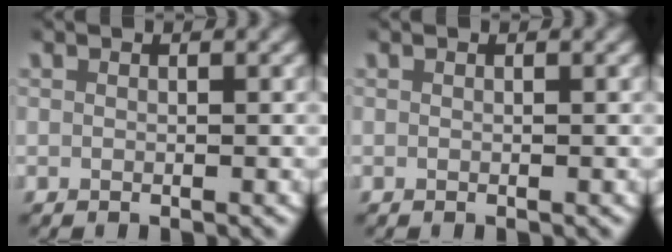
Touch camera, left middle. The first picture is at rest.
{"total": 0.0}